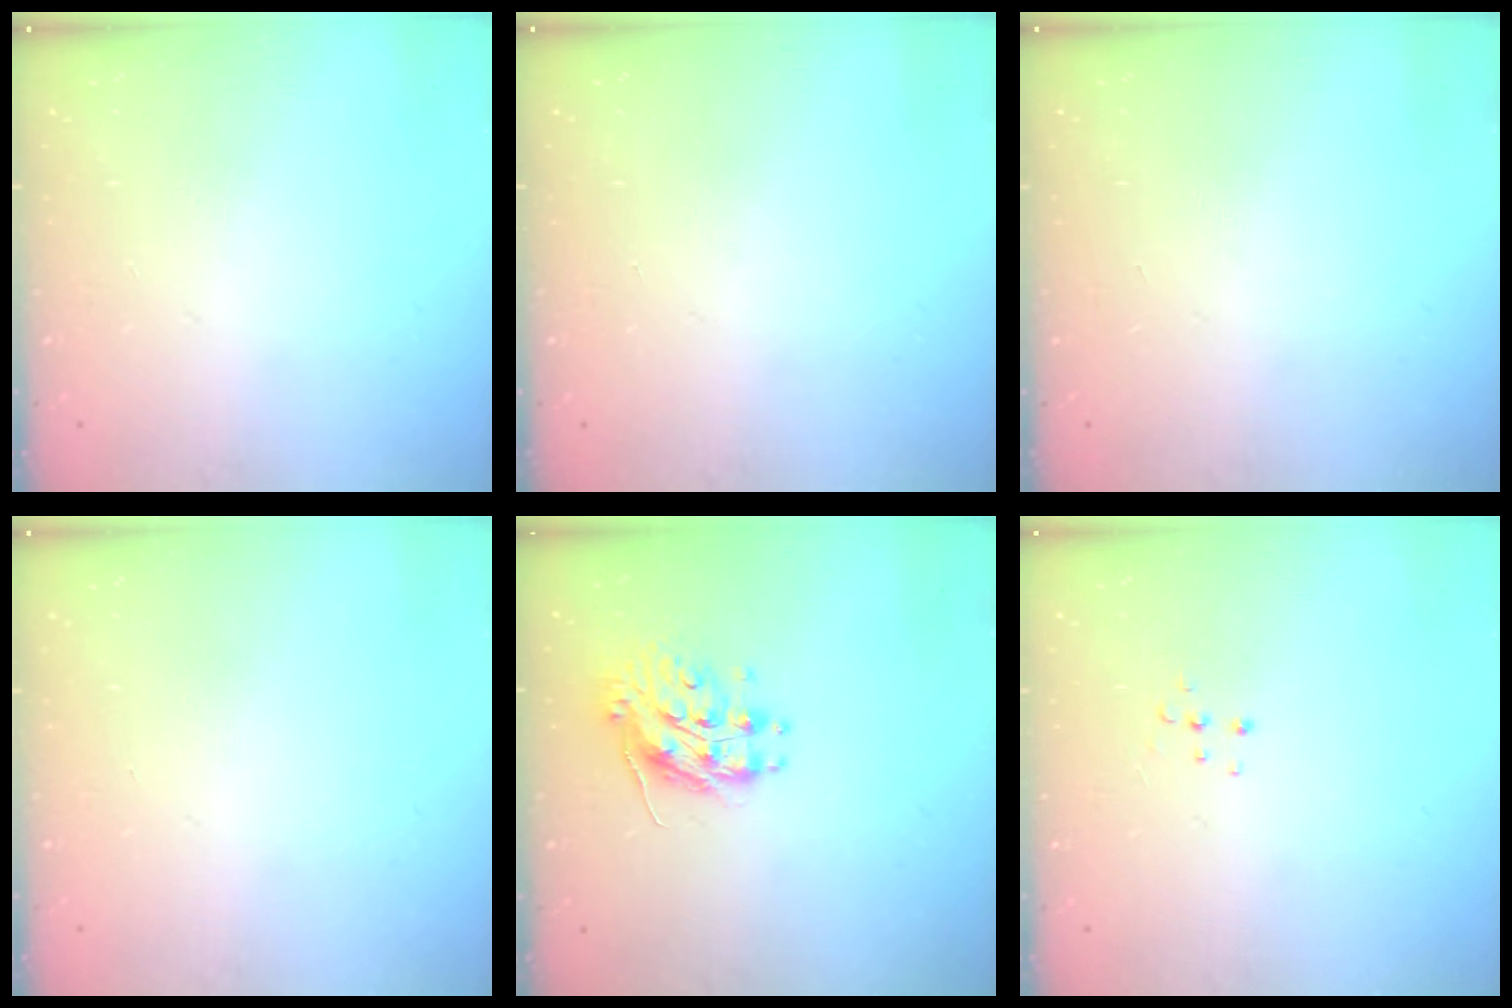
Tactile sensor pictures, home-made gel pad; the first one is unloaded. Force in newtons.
{"total": 0.0}
{"total": 0.0}
{"total": 0.0}
{"total": 10.2, "press": 10.2, "slide": 0.8}
{"total": 4.7, "press": 4.7, "slide": 0.4}